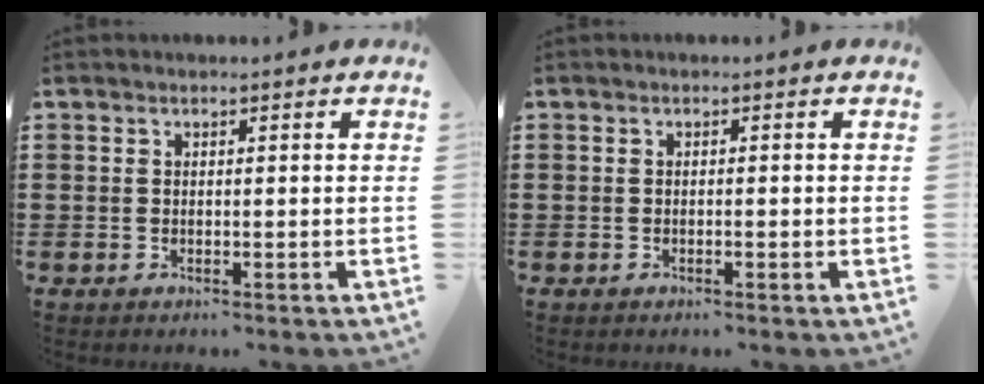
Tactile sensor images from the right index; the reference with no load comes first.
{"total": 0.5, "force": [-0.3, 0.1, 0.4], "torque": [-0.007, -0.002, -0.006]}